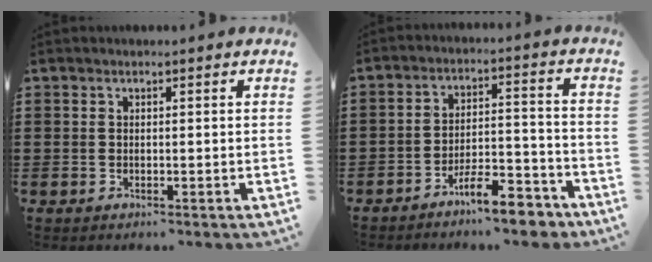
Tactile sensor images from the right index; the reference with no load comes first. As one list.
[{"total": 8.4, "force": [-7.1, 1.7, 4.2], "torque": [-0.058, 0.022, -0.129]}]